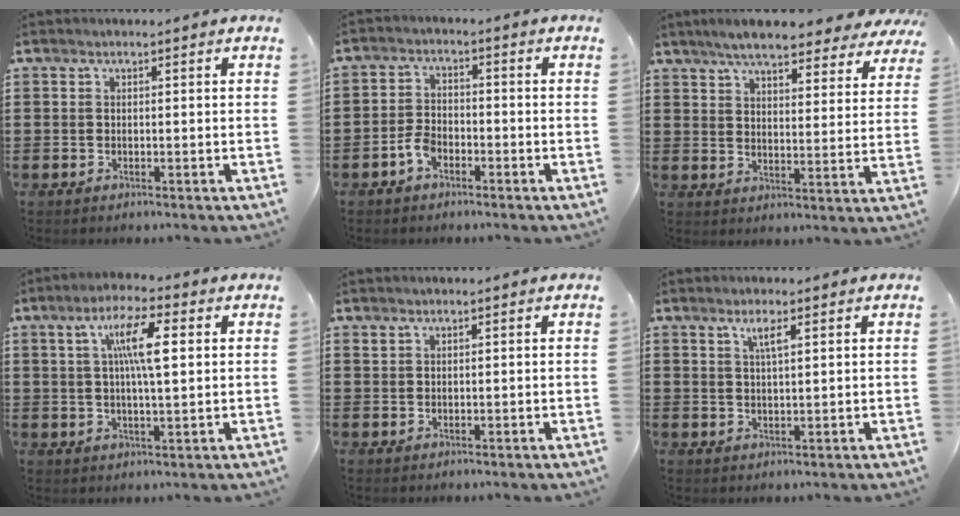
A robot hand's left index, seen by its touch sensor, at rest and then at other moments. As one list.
[{"total": 3.5, "force": [-2.0, 1.9, 2.2], "torque": [-0.061, -0.002, -0.044]}, {"total": 6.7, "force": [6.1, 0.6, 2.6], "torque": [-0.067, -0.026, 0.106]}, {"total": 8.7, "force": [2.5, 2.4, 8.0], "torque": [-0.152, 0.009, 0.038]}, {"total": 0.8, "force": [0.7, 0.4, 0.1], "torque": [-0.006, 0.001, 0.014]}, {"total": 2.6, "force": [1.5, 0.5, 2.1], "torque": [-0.044, 0.003, 0.025]}]